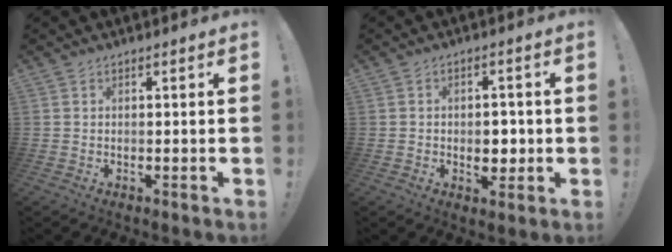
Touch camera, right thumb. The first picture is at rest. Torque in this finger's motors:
{"motor_torque": [0.42, 0.60, 0.25, 0.00, 0.02]}